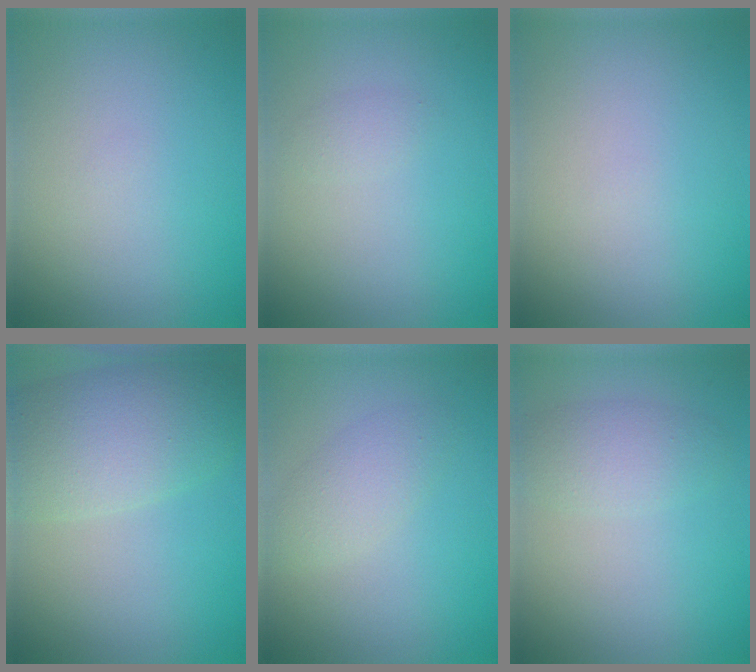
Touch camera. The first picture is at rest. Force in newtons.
{"total": 0.8, "press": 0.8, "slide": 0.0}
{"total": 0.0}
{"total": 6.8, "press": 6.7, "slide": 0.6}
{"total": 2.4, "press": 2.4, "slide": 0.0}
{"total": 2.4, "press": 2.4, "slide": 0.1}